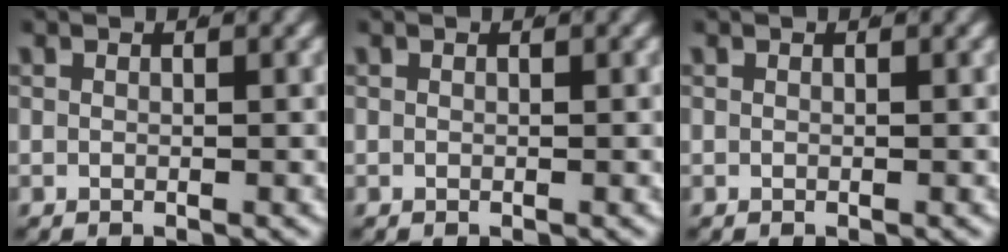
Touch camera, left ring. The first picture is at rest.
{"total": 0.0}
{"total": 0.0}